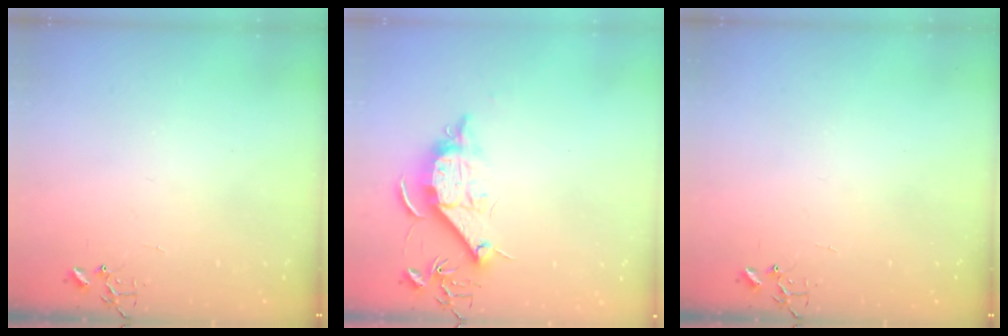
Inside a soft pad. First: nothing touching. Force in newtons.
{"total": 12.0, "press": 12.0, "slide": 0.6}
{"total": 0.0}